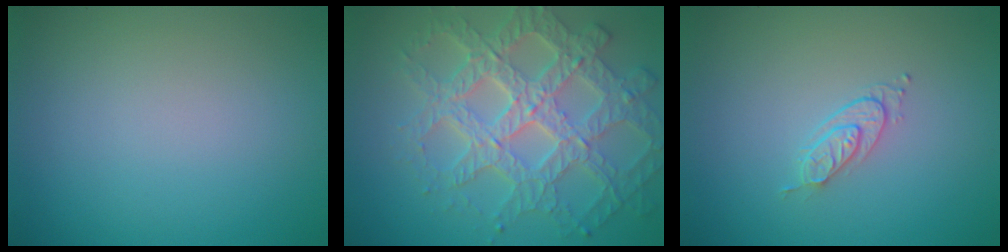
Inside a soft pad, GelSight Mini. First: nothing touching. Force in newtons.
{"total": 6.9, "press": 6.0, "slide": 3.4}
{"total": 1.7, "press": 1.1, "slide": 1.3}